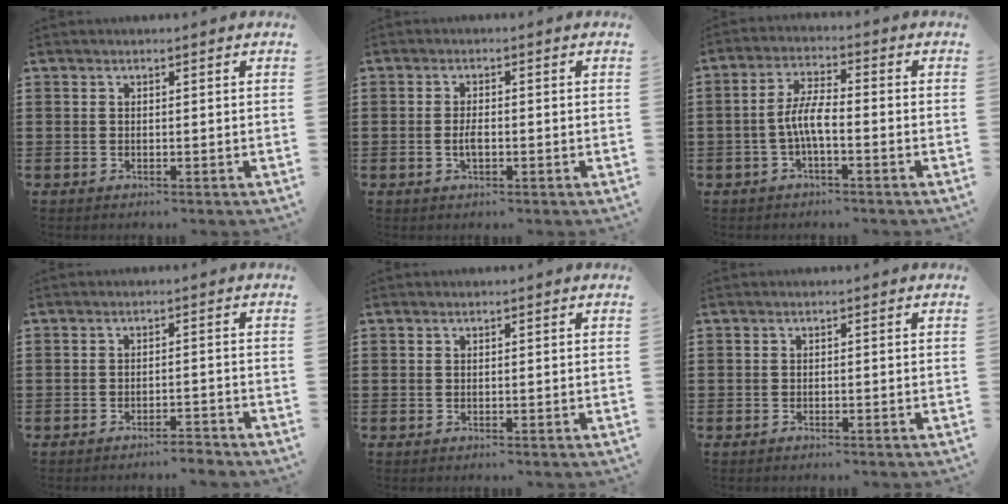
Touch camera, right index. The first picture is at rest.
{"total": 2.4, "force": [-0.5, 1.0, 2.2], "torque": [-0.049, -0.001, -0.012]}
{"total": 5.5, "force": [-1.5, 1.5, 5.1], "torque": [-0.117, -0.002, -0.037]}
{"total": 2.4, "force": [-2.3, -0.1, 0.6], "torque": [-0.013, 0.001, -0.047]}
{"total": 0.0}
{"total": 0.6, "force": [-0.6, 0.1, 0.1], "torque": [-0.003, -0.001, -0.012]}